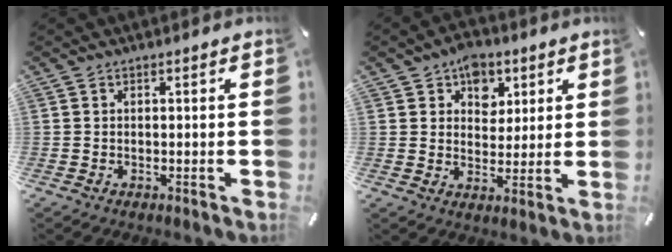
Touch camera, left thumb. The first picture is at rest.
{"total": 7.3, "force": [3.8, 5.8, 2.1], "torque": [-0.016, -0.017, 0.065]}